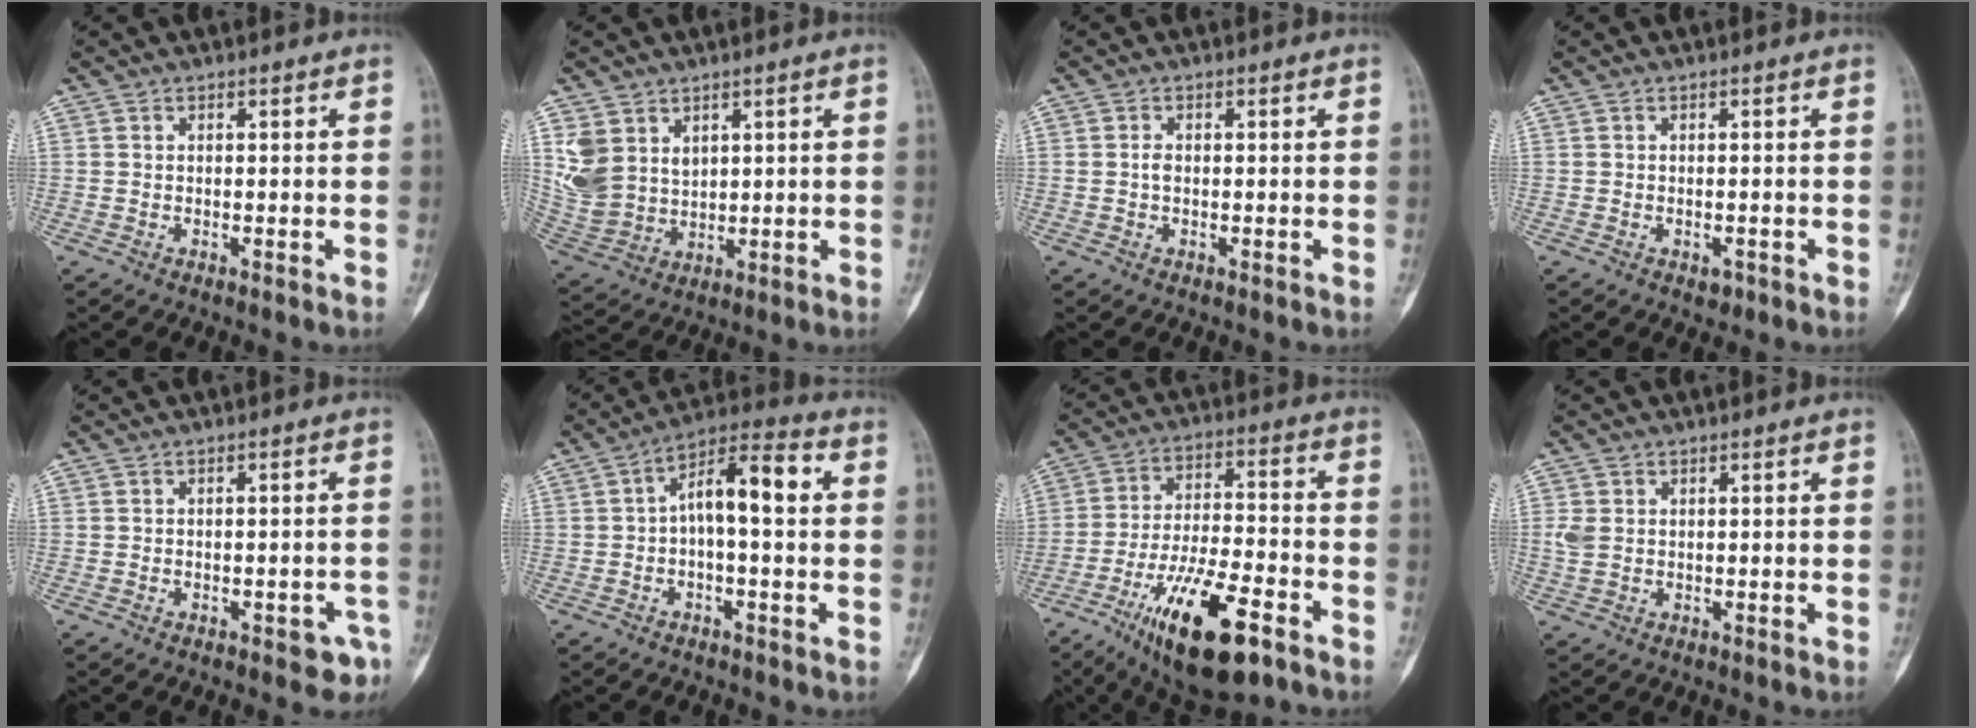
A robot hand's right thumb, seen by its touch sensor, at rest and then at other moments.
{"total": 9.1, "force": [3.9, 6.9, 4.5], "torque": [-0.080, -0.016, 0.102]}
{"total": 1.3, "force": [0.0, 0.8, 0.9], "torque": [-0.016, 0.001, -0.002]}
{"total": 1.4, "force": [-0.7, 0.9, 0.8], "torque": [-0.005, 0.004, -0.007]}
{"total": 4.1, "force": [-2.2, 1.9, 2.9], "torque": [-0.017, 0.017, -0.021]}
{"total": 9.7, "force": [0.5, 3.7, 9.0], "torque": [-0.144, 0.044, 0.001]}
{"total": 18.4, "force": [-9.9, 6.1, 14.2], "torque": [-0.249, 0.046, -0.163]}
{"total": 2.7, "force": [0.5, 2.0, 1.8], "torque": [-0.044, 0.003, 0.013]}